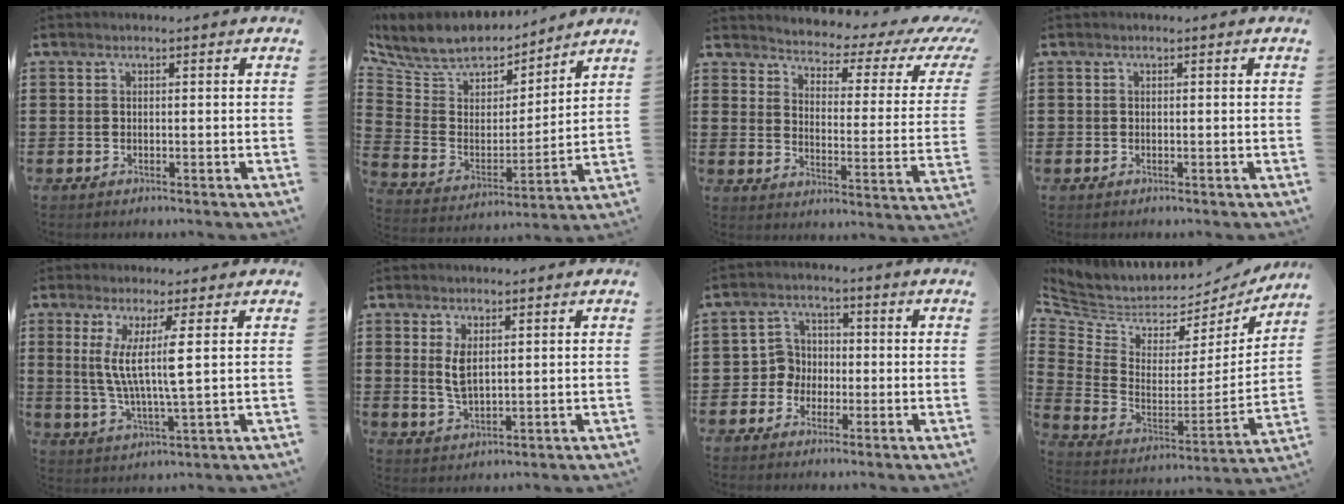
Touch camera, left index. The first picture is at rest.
{"total": 7.9, "force": [6.9, 3.5, 1.3], "torque": [-0.071, -0.048, 0.123]}
{"total": 2.9, "force": [2.4, 0.8, 1.3], "torque": [-0.035, -0.030, 0.031]}
{"total": 0.0}
{"total": 7.5, "force": [1.9, 0.1, 7.2], "torque": [-0.152, -0.011, 0.028]}
{"total": 4.0, "force": [1.2, 2.0, 3.2], "torque": [-0.077, 0.003, 0.019]}
{"total": 4.4, "force": [-1.7, 4.0, 0.8], "torque": [-0.039, 0.009, -0.040]}
{"total": 4.2, "force": [3.5, 2.1, 0.9], "torque": [-0.046, -0.045, 0.059]}